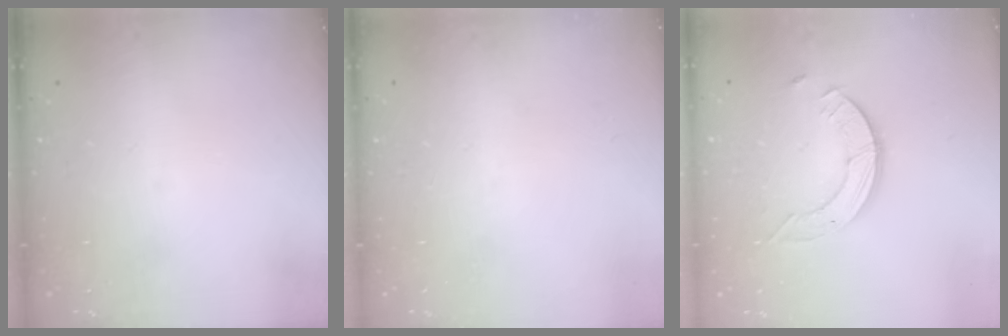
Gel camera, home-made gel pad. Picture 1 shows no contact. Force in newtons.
{"total": 0.0}
{"total": 3.6, "press": 3.5, "slide": 0.3}